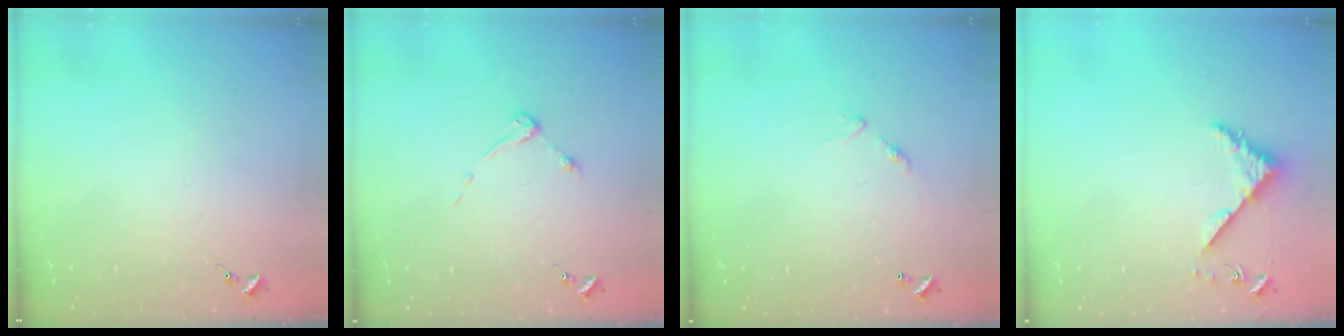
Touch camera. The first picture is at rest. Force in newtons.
{"total": 3.7, "press": 3.7, "slide": 0.5}
{"total": 6.9, "press": 6.8, "slide": 0.6}
{"total": 4.3, "press": 4.3, "slide": 0.4}